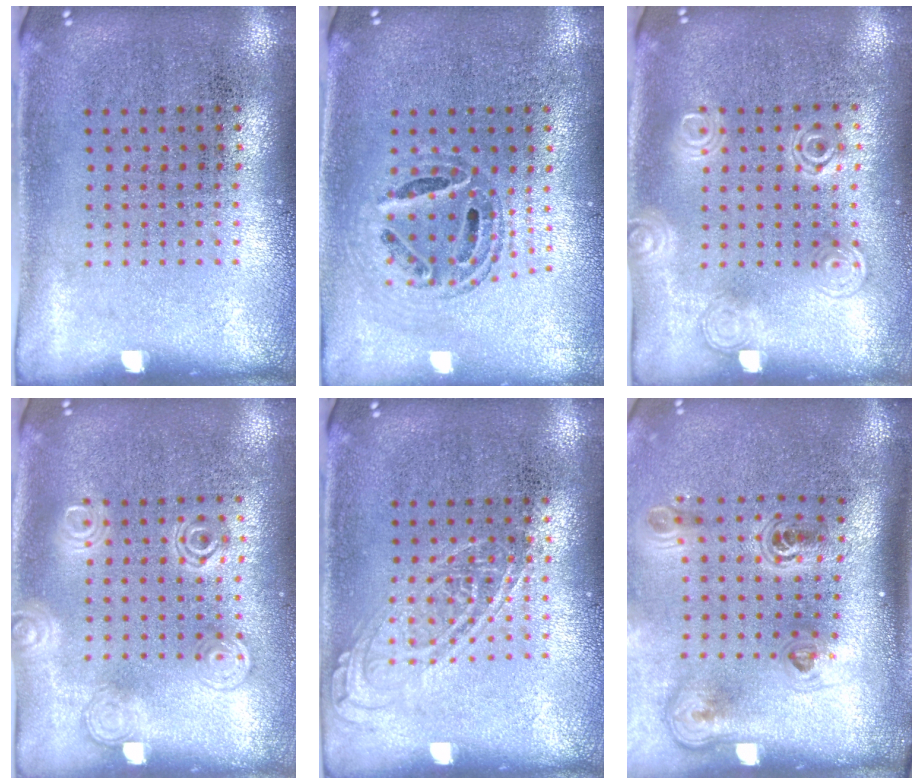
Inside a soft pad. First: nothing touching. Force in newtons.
{"total": 0.8, "press": 0.8, "slide": 0.1}
{"total": 1.0, "press": 1.0, "slide": 0.1}
{"total": 1.3, "press": 1.3, "slide": 0.2}
{"total": 1.8, "press": 1.8, "slide": 0.2}
{"total": 2.3, "press": 1.5, "slide": 1.8}